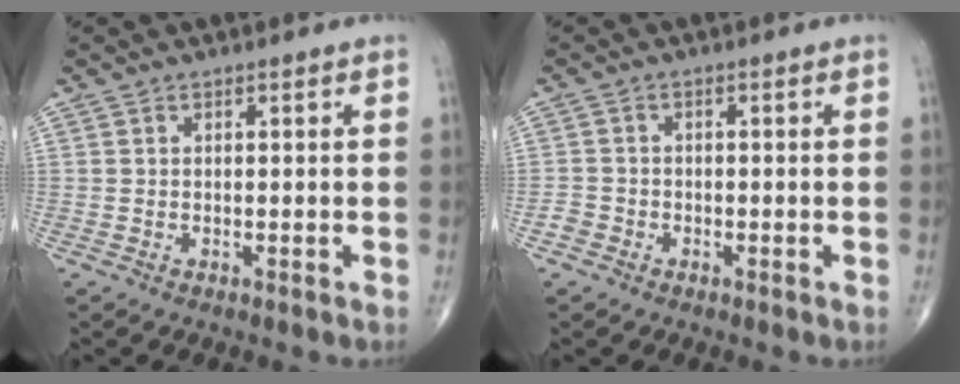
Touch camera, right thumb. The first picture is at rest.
{"total": 2.0, "force": [-1.2, 1.6, 0.2], "torque": [-0.001, 0.010, -0.028]}